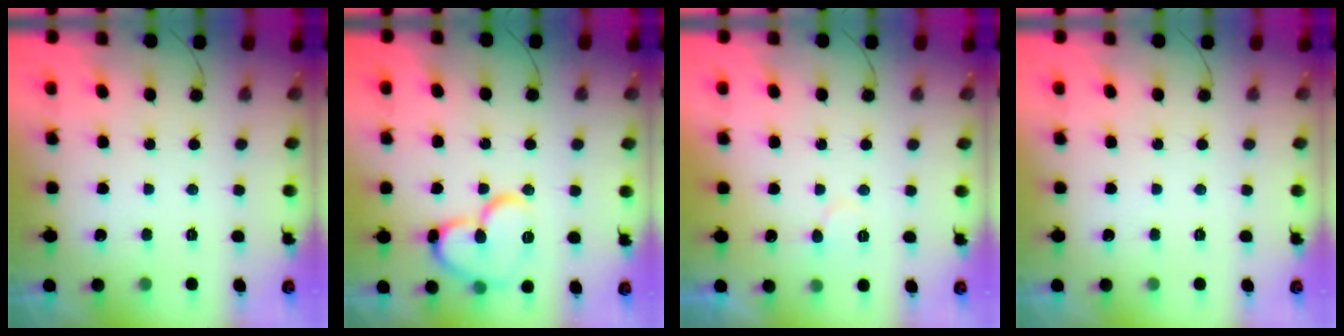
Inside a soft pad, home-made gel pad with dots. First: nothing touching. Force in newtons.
{"total": 13.7, "press": 13.6, "slide": 1.9}
{"total": 5.4, "press": 5.4, "slide": 0.5}
{"total": 0.0}